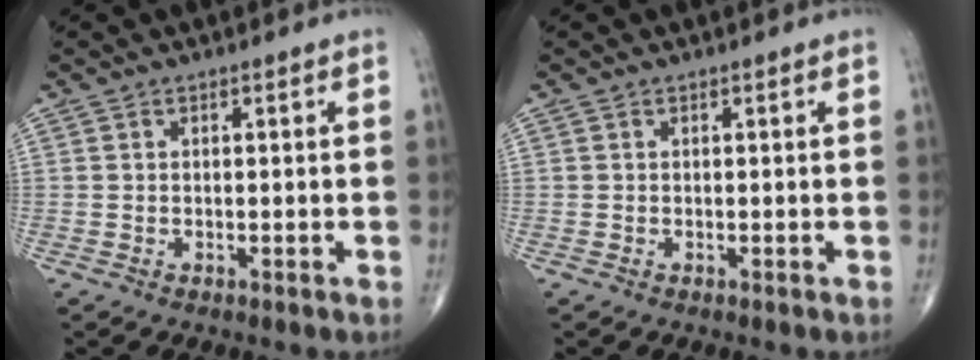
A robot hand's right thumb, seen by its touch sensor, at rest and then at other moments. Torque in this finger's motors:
{"motor_torque": [-0.24, 0.18, 0.02, 0.06, 0.02]}